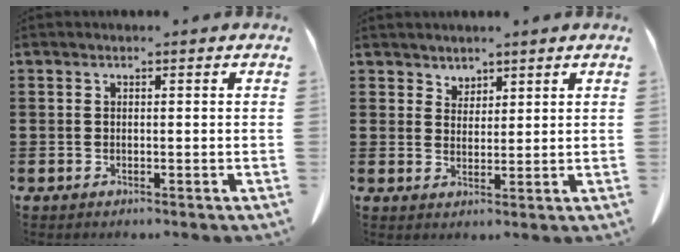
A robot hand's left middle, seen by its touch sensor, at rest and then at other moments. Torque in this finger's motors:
{"motor_torque": [0.09, 0.08, -0.04, -0.01]}